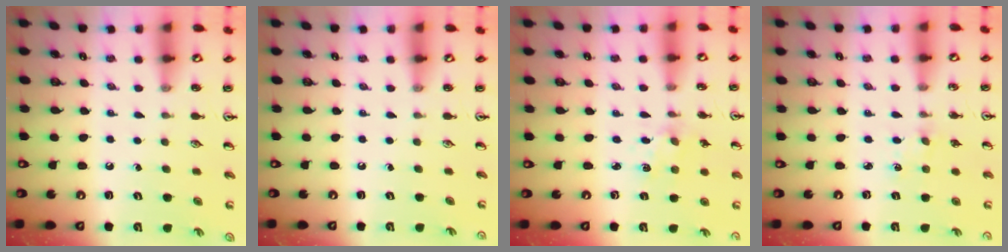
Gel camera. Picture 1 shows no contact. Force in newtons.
{"total": 0.0}
{"total": 1.6, "press": 1.6, "slide": 0.5}
{"total": 2.1, "press": 2.1, "slide": 0.3}